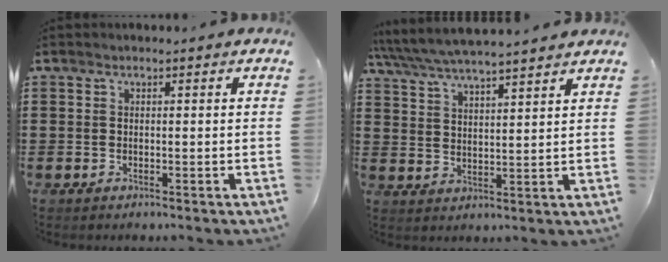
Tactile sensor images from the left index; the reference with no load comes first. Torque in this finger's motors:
{"motor_torque": [2.14, 0.00, 1.05, 0.21]}